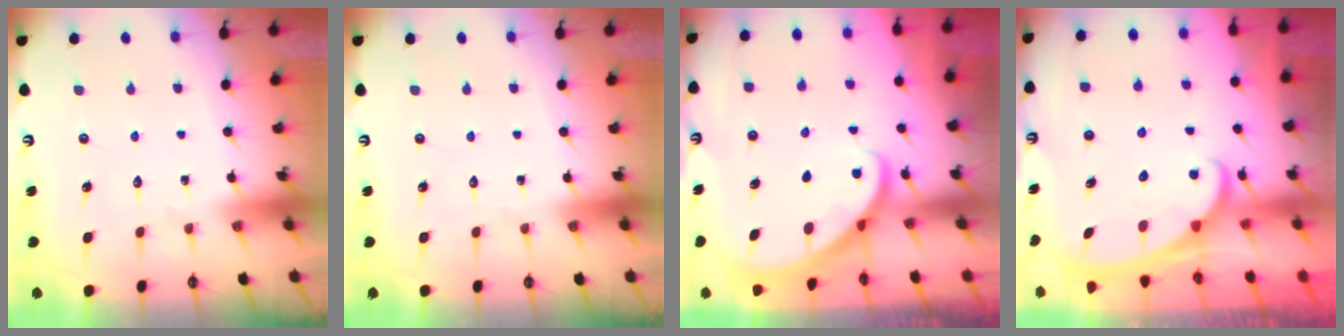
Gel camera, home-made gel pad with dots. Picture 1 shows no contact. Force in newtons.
{"total": 0.0}
{"total": 2.6, "press": 2.6, "slide": 0.2}
{"total": 2.3, "press": 2.3, "slide": 0.3}